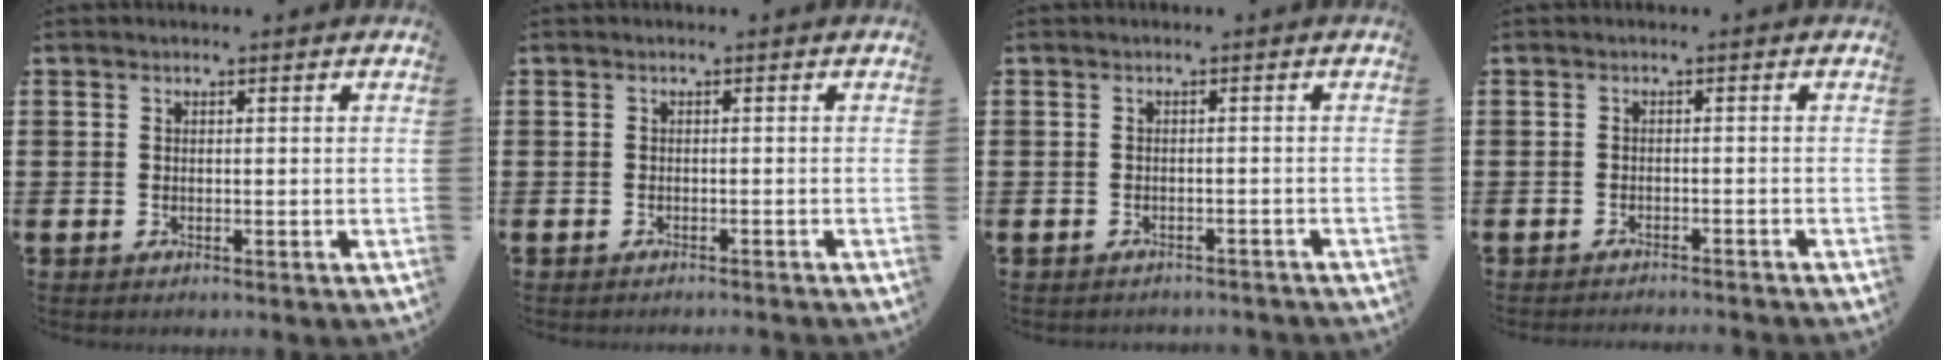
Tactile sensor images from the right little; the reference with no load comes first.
{"total": 0.5, "force": [-0.5, -0.2, 0.0], "torque": [0.001, -0.001, -0.011]}
{"total": 0.9, "force": [-0.9, 0.0, 0.0], "torque": [-0.002, 0.000, -0.019]}
{"total": 1.0, "force": [-1.0, -0.2, 0.0], "torque": [-0.001, 0.001, -0.022]}